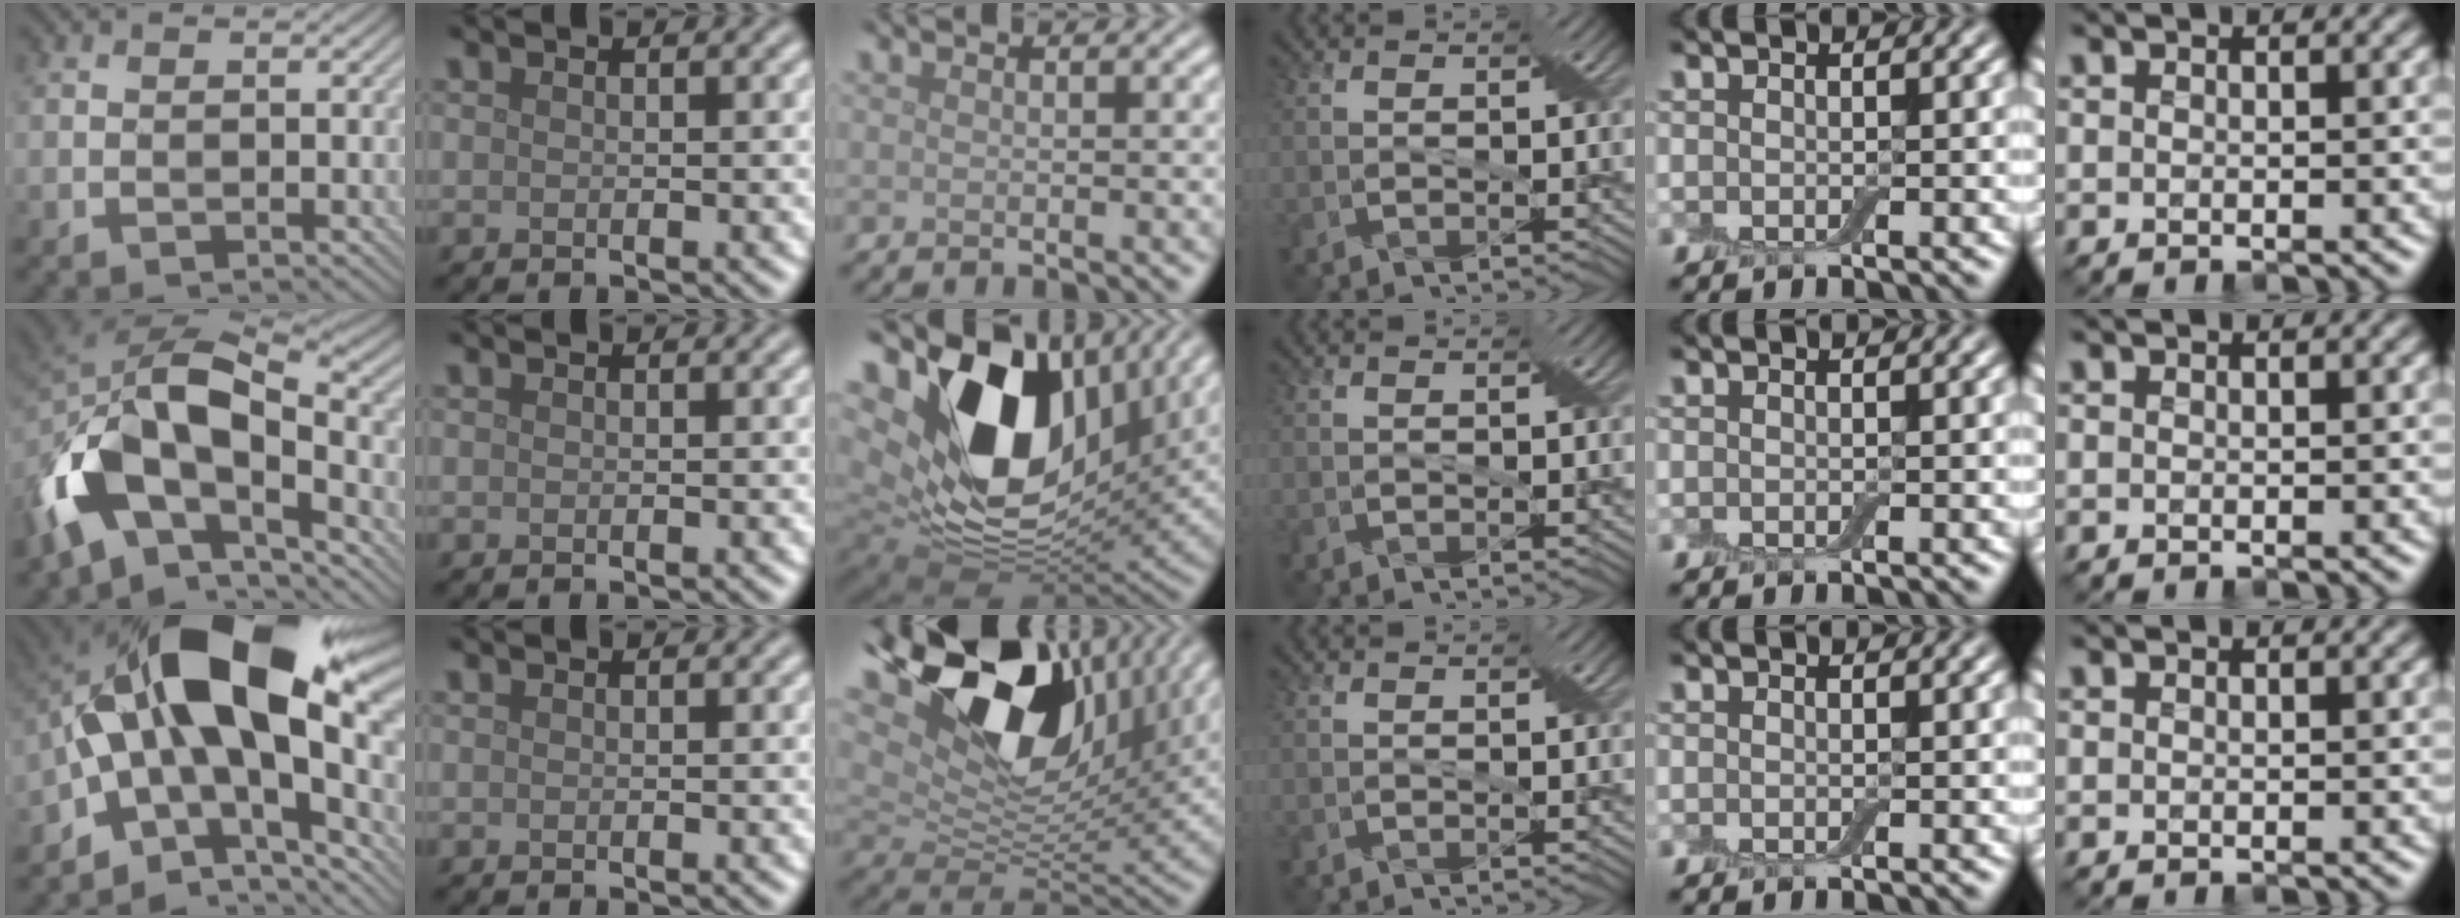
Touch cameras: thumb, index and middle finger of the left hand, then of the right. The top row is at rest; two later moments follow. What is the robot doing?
{"motion": "cut", "object": "aluminum foil"}